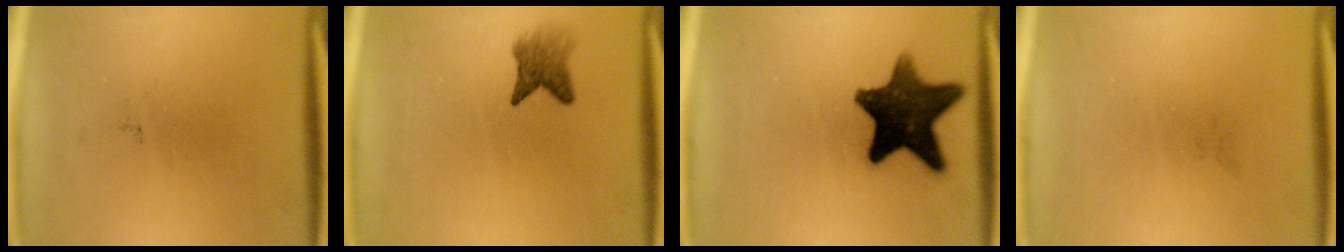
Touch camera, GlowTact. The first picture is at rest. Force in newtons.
{"total": 3.1}
{"total": 13.8}
{"total": 0.0}